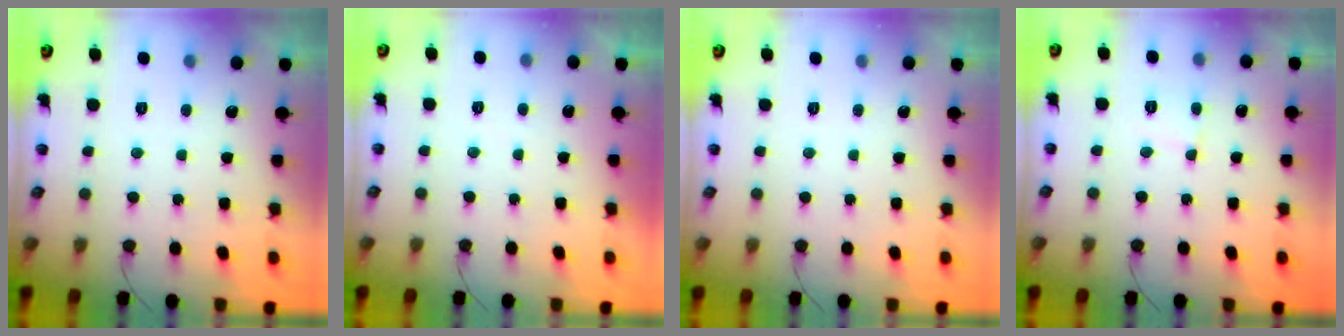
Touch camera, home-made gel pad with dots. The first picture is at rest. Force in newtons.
{"total": 0.8, "press": 0.7, "slide": 0.5}
{"total": 0.0}
{"total": 5.5, "press": 5.5, "slide": 0.5}